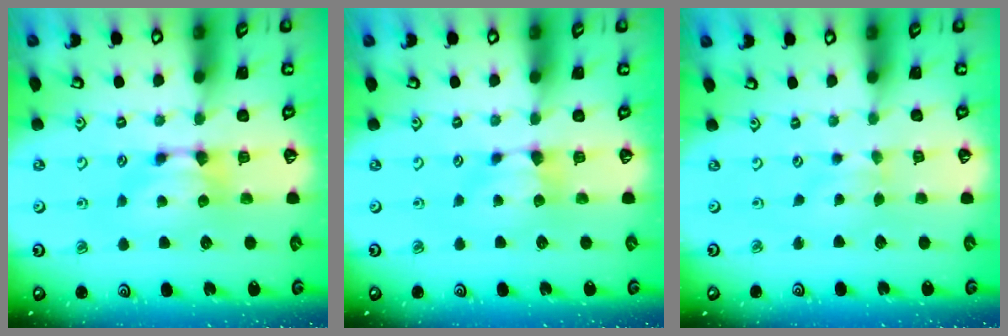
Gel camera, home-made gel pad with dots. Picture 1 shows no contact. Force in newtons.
{"total": 0.0}
{"total": 0.6, "press": 0.4, "slide": 0.4}